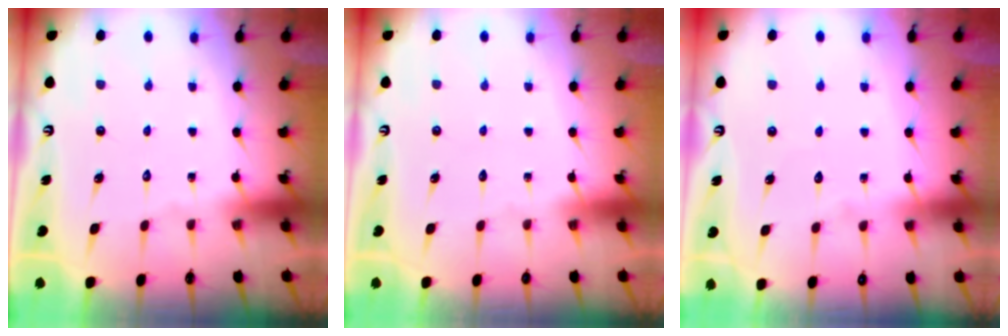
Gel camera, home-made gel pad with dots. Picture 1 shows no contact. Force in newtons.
{"total": 0.0}
{"total": 2.8, "press": 2.8, "slide": 0.3}